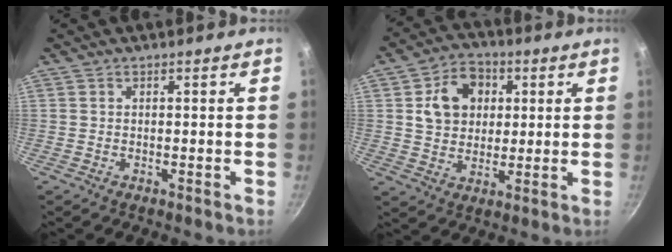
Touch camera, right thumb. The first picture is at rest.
{"total": 9.8, "force": [2.4, 7.8, 5.4], "torque": [-0.063, 0.005, 0.036]}